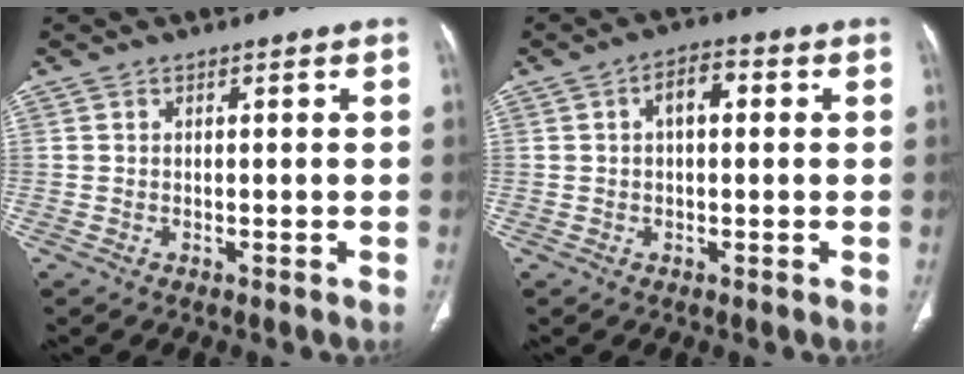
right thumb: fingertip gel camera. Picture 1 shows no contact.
{"total": 4.8, "force": [0.9, 2.6, 3.9], "torque": [-0.060, 0.017, 0.009]}